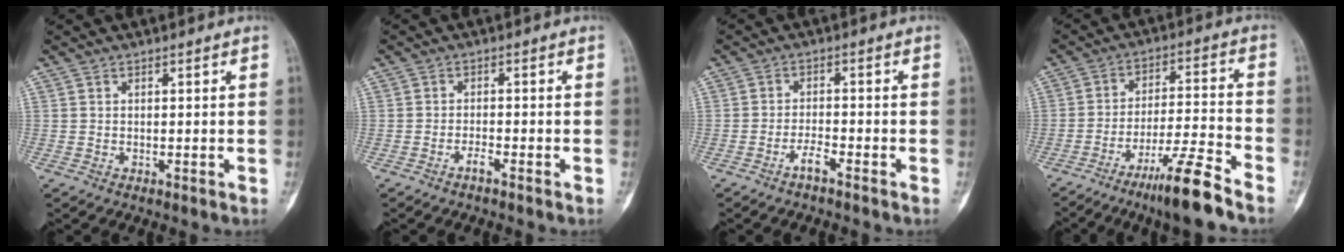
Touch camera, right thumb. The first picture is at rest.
{"total": 1.5, "force": [-1.2, 0.2, 0.9], "torque": [-0.019, 0.009, -0.022]}
{"total": 2.6, "force": [-2.0, 0.4, 1.7], "torque": [-0.033, 0.015, -0.039]}
{"total": 11.4, "force": [-8.3, 0.2, 7.7], "torque": [-0.139, 0.055, -0.144]}